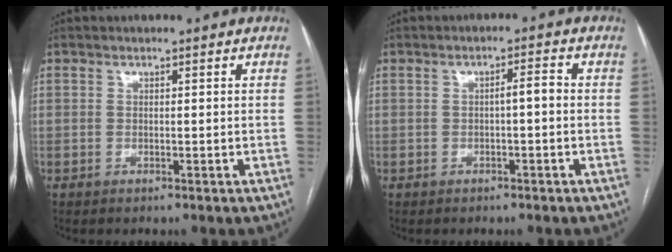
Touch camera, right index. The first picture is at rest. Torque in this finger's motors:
{"motor_torque": [0.28, -0.03, 0.22, 0.04]}